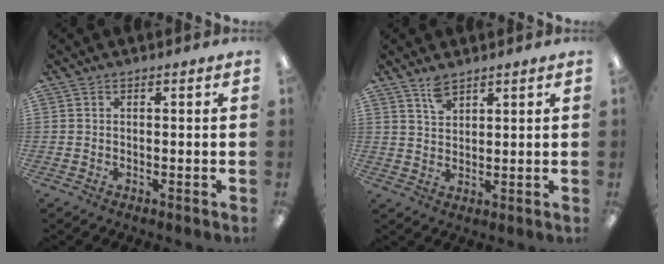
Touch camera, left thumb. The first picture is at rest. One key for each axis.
{"total": 4.2, "fx": 3.3, "fy": 1.8, "fz": 1.8, "tx": -0.034, "ty": -0.010, "tz": 0.061}